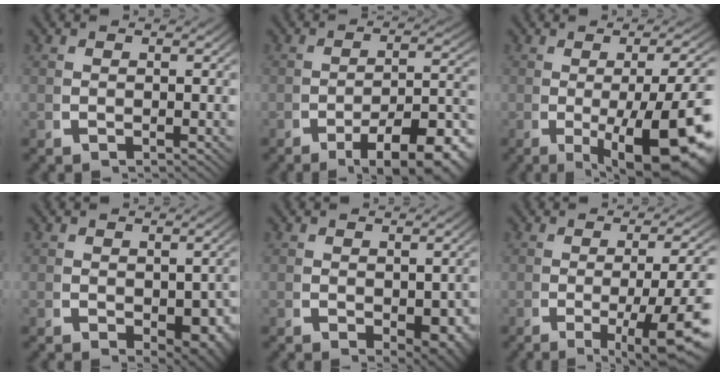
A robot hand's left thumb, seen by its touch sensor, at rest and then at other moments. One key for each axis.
{"total": 8.8, "fx": -4.3, "fy": 3.3, "fz": 7.0, "tx": -0.085, "ty": -0.021, "tz": -0.046}
{"total": 11.3, "fx": -3.0, "fy": 4.9, "fz": 9.7, "tx": -0.147, "ty": -0.036, "tz": -0.022}
{"total": 3.7, "fx": -0.3, "fy": 2.4, "fz": 2.9, "tx": -0.035, "ty": -0.026, "tz": 0.016}
{"total": 3.2, "fx": -0.2, "fy": 2.0, "fz": 2.5, "tx": -0.030, "ty": -0.022, "tz": 0.014}
{"total": 7.9, "fx": -2.5, "fy": 2.6, "fz": 7.0, "tx": -0.102, "ty": -0.015, "tz": -0.025}